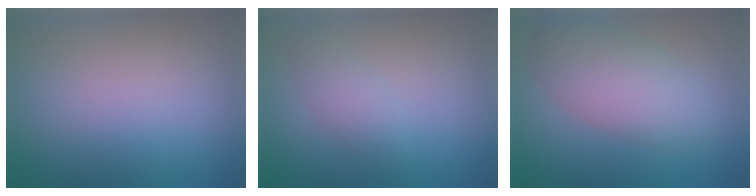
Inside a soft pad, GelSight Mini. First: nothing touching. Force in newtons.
{"total": 1.7, "press": 1.7, "slide": 0.0}
{"total": 5.5, "press": 5.5, "slide": 0.1}